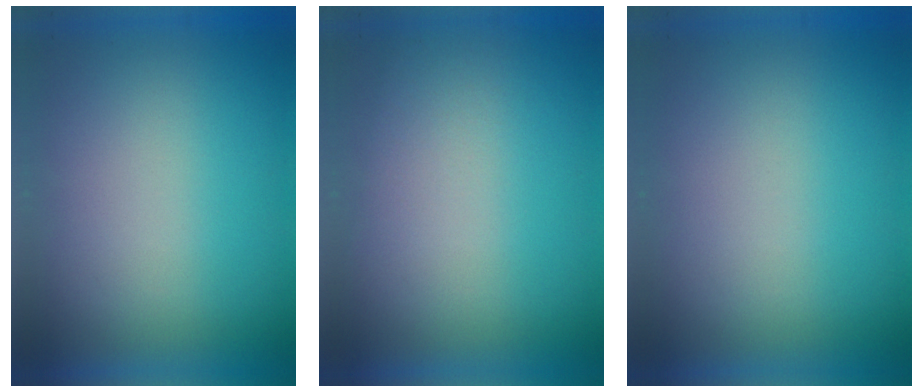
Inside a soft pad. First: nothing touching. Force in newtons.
{"total": 1.0}
{"total": 0.0}